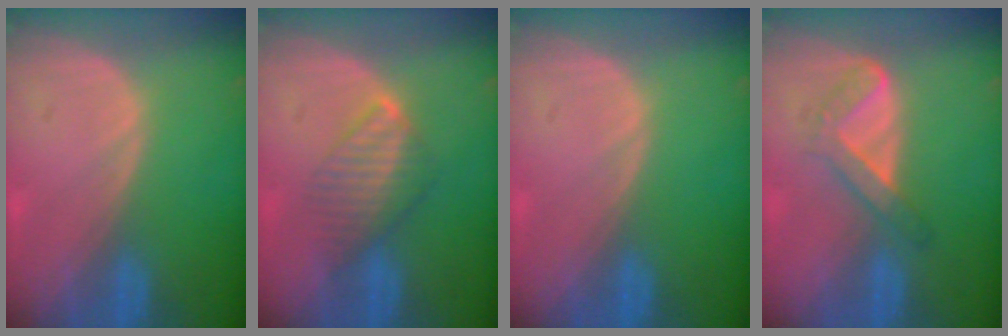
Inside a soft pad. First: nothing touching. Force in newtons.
{"total": 4.9, "press": 4.8, "slide": 0.8}
{"total": 0.0}
{"total": 4.4, "press": 4.2, "slide": 1.3}